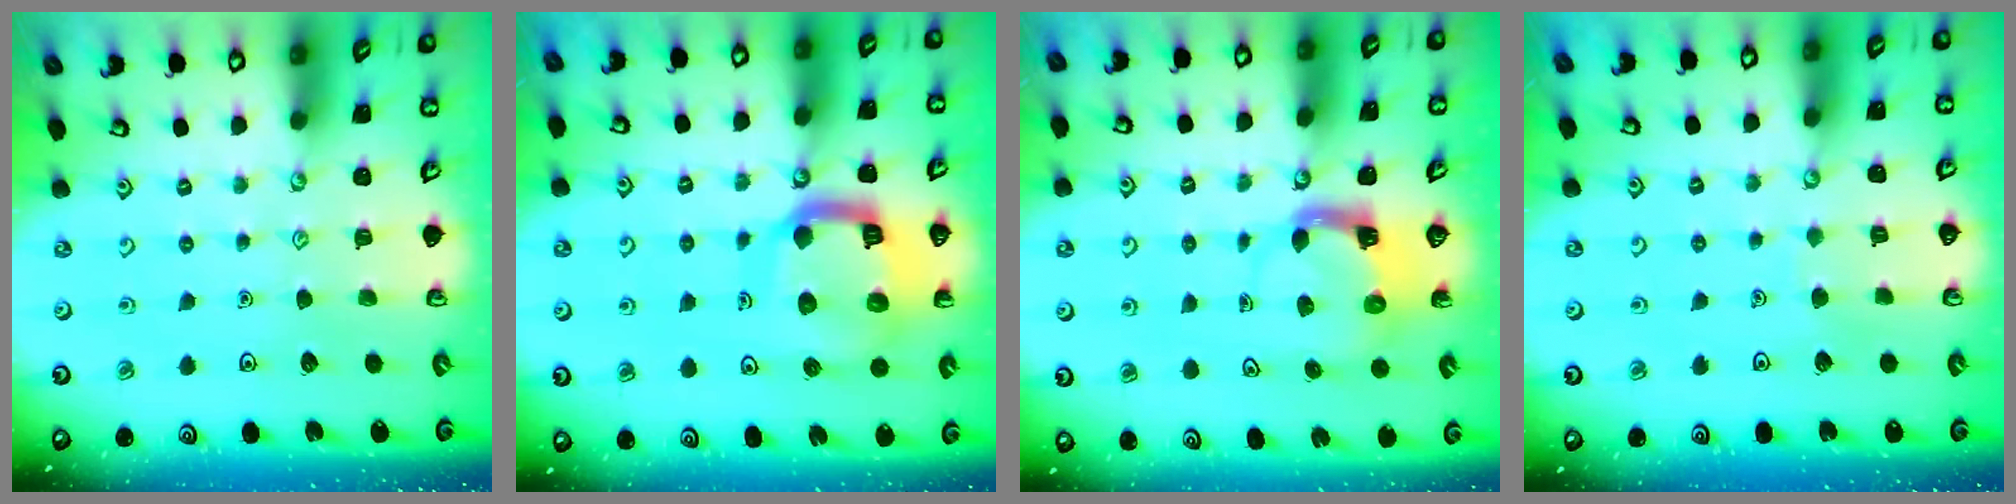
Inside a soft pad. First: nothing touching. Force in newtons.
{"total": 16.4, "press": 16.3, "slide": 2.0}
{"total": 3.9, "press": 3.8, "slide": 0.6}
{"total": 3.0, "press": 3.0, "slide": 0.2}